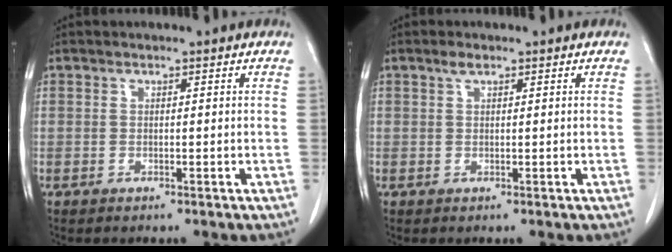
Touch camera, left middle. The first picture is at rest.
{"total": 1.1, "force": [0.8, 0.3, 0.7], "torque": [-0.014, 0.004, 0.015]}